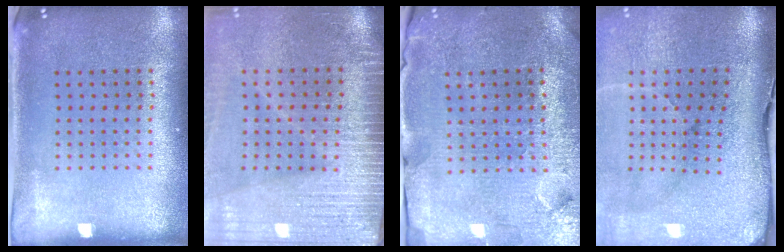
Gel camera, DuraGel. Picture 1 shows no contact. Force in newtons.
{"total": 4.0, "press": 3.3, "slide": 2.1}
{"total": 3.8, "press": 3.6, "slide": 1.1}
{"total": 5.0, "press": 3.9, "slide": 3.2}